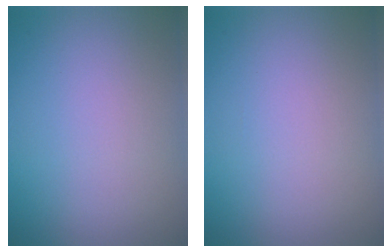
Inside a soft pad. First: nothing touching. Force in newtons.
{"total": 0.0}